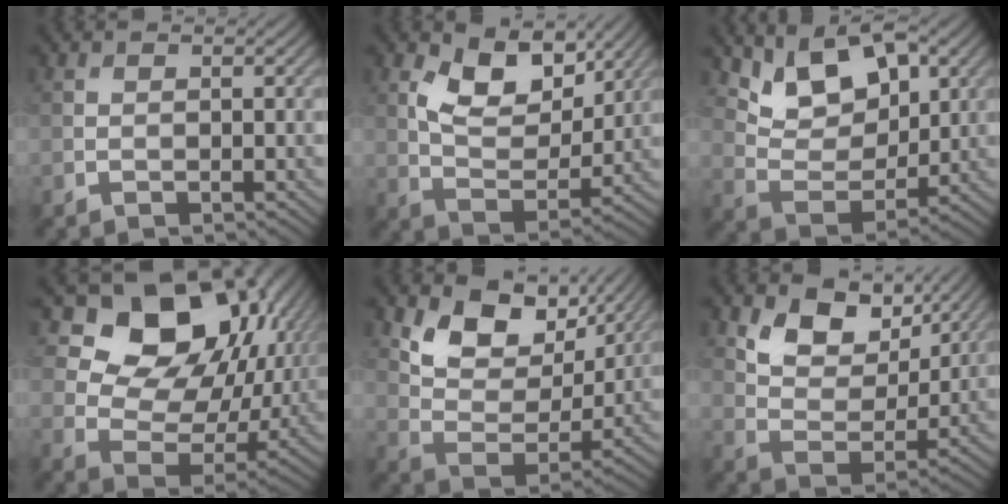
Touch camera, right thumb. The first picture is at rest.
{"total": 9.3, "force": [4.8, 5.1, 6.1], "torque": [-0.121, -0.012, 0.084]}
{"total": 9.3, "force": [5.5, 4.9, 5.7], "torque": [-0.109, -0.012, 0.094]}
{"total": 15.9, "force": [6.6, 11.3, 8.9], "torque": [-0.155, 0.010, 0.119]}
{"total": 10.6, "force": [6.0, 6.2, 6.1], "torque": [-0.125, -0.013, 0.106]}
{"total": 9.2, "force": [5.3, 5.4, 5.2], "torque": [-0.105, -0.013, 0.089]}